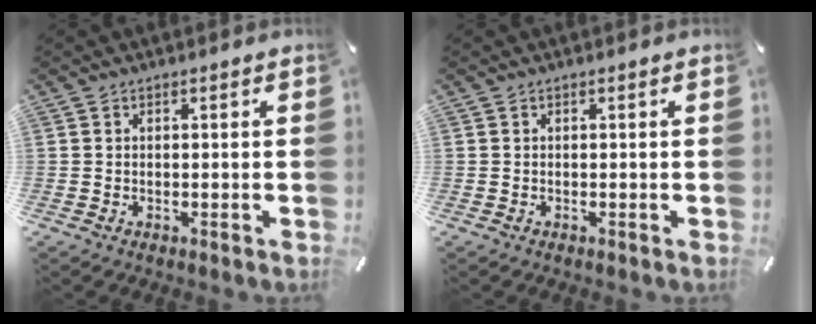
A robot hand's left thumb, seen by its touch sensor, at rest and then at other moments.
{"total": 0.0}